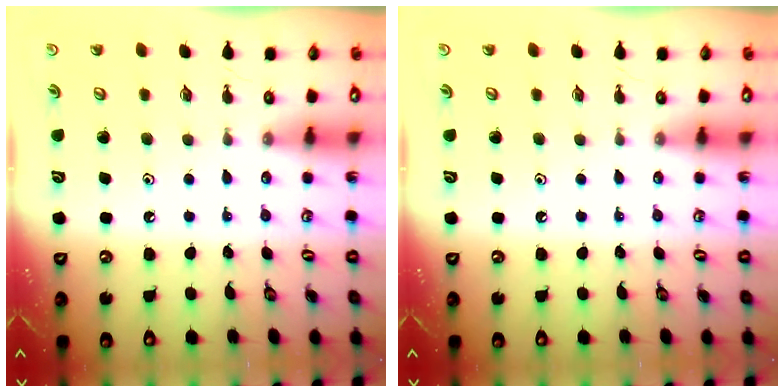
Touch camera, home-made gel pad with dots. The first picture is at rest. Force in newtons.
{"total": 0.0}